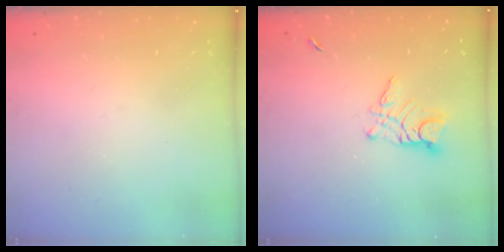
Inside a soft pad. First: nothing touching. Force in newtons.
{"total": 7.3, "press": 7.2, "slide": 0.6}